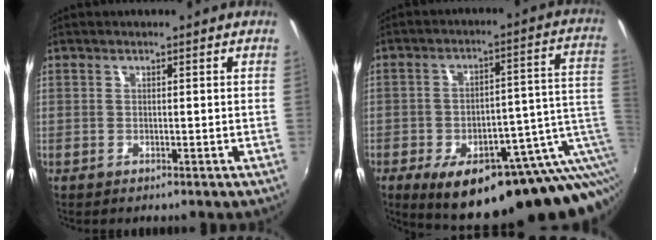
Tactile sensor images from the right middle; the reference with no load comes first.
{"total": 24.6, "force": [-9.5, 10.1, 20.4], "torque": [-0.280, -0.015, -0.112]}